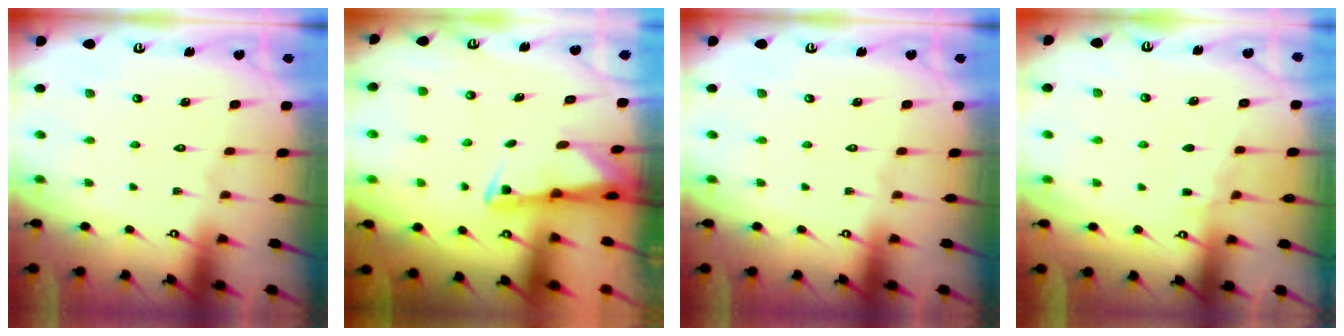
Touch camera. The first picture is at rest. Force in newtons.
{"total": 2.4, "press": 2.3, "slide": 0.5}
{"total": 0.0}
{"total": 5.5, "press": 5.4, "slide": 0.6}